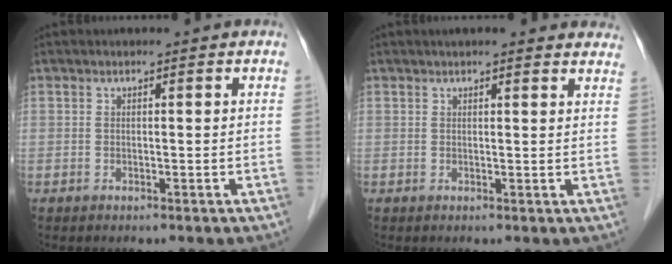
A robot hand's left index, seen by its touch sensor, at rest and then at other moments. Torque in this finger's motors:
{"motor_torque": [0.60, -0.20, 0.05, 0.00]}